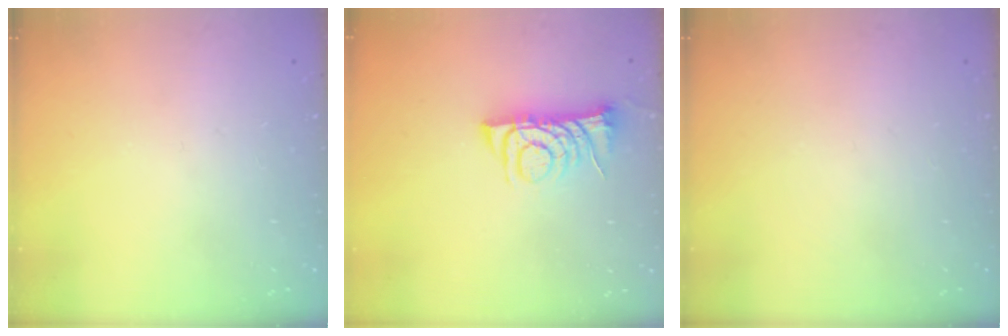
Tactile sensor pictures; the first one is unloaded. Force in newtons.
{"total": 8.0, "press": 7.9, "slide": 1.1}
{"total": 0.0}